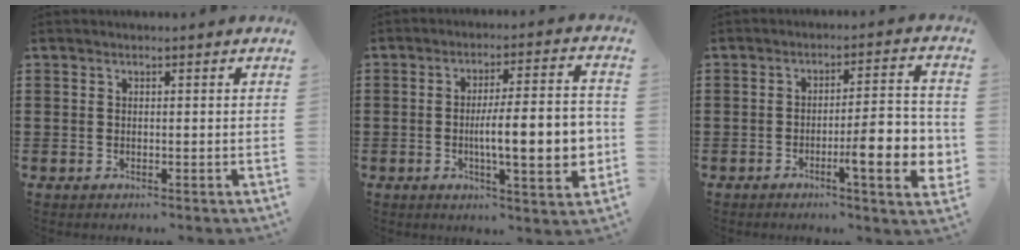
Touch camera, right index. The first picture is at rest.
{"total": 12.0, "force": [-1.8, 2.8, 11.6], "torque": [-0.164, -0.008, -0.036]}
{"total": 9.5, "force": [-2.7, 2.0, 8.9], "torque": [-0.126, -0.005, -0.044]}